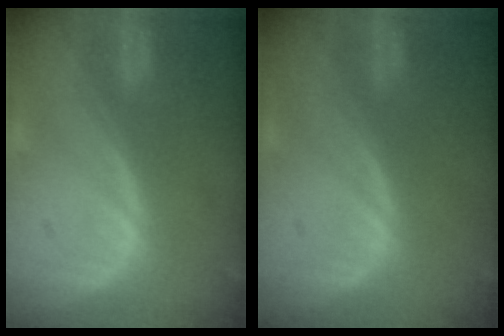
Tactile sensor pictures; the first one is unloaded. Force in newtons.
{"total": 0.0}